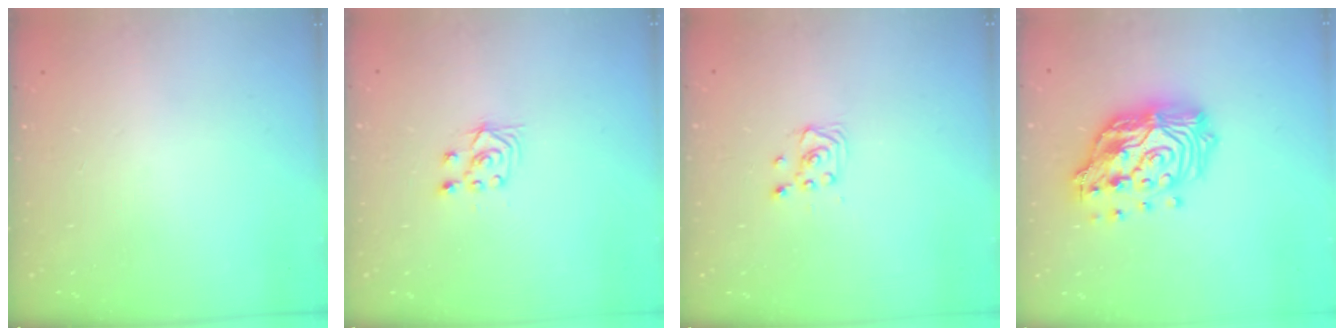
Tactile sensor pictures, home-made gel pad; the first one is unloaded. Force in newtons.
{"total": 3.8, "press": 3.7, "slide": 0.9}
{"total": 2.9, "press": 2.9, "slide": 0.4}
{"total": 20.2, "press": 20.1, "slide": 2.1}